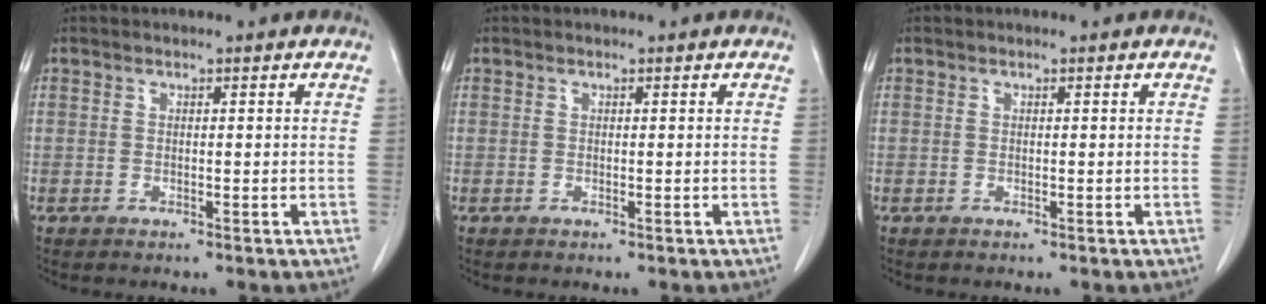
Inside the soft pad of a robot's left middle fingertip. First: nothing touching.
{"total": 0.0}
{"total": 0.0}